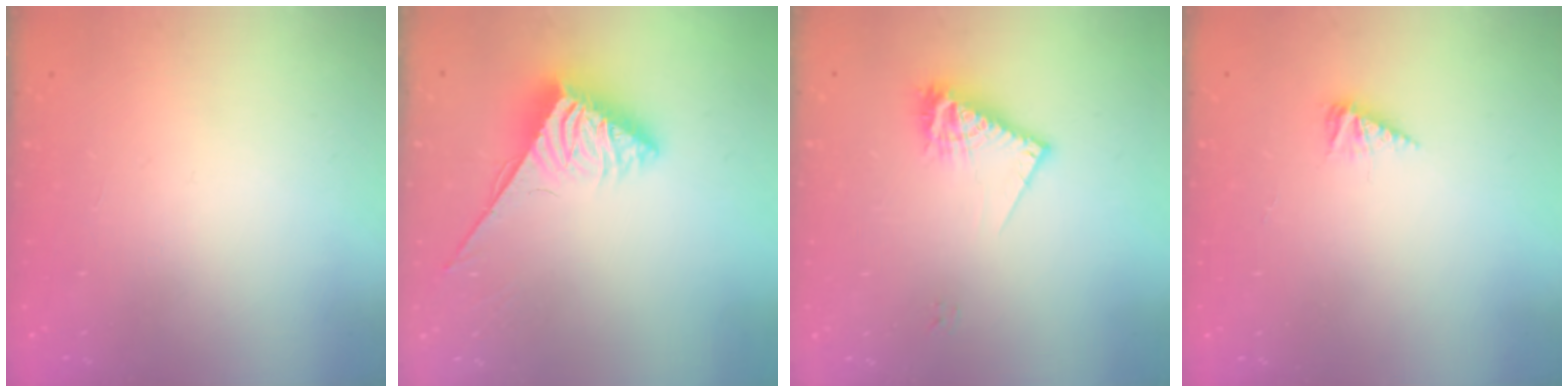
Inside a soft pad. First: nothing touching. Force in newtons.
{"total": 4.0, "press": 4.0, "slide": 0.3}
{"total": 9.7, "press": 9.7, "slide": 0.4}
{"total": 2.5, "press": 2.5, "slide": 0.4}